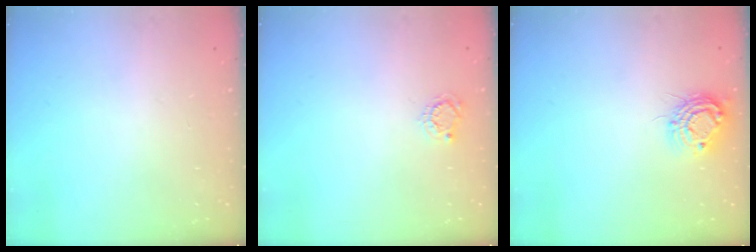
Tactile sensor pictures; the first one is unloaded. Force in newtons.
{"total": 3.8, "press": 3.8, "slide": 0.4}
{"total": 9.8, "press": 9.8, "slide": 0.8}